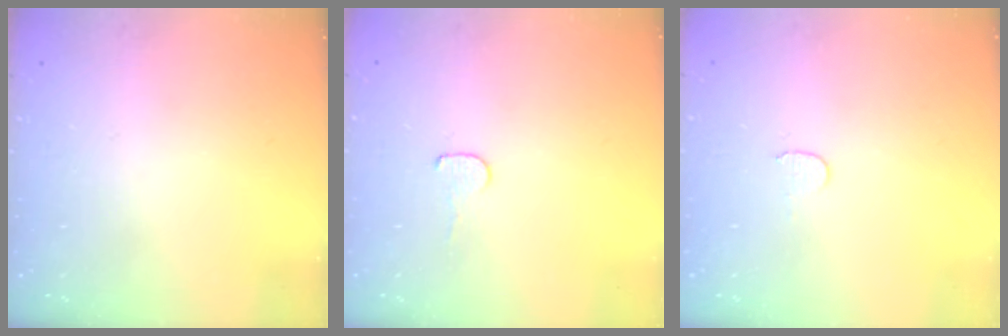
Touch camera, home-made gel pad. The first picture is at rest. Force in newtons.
{"total": 3.7, "press": 3.6, "slide": 0.3}
{"total": 3.8, "press": 3.8, "slide": 0.3}